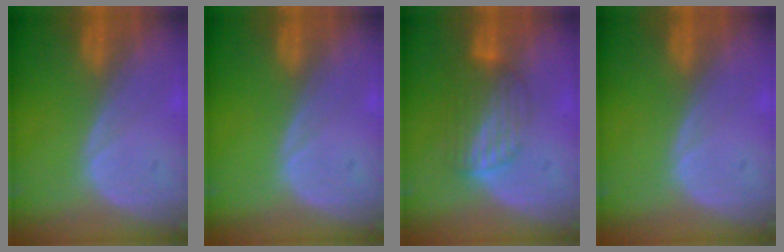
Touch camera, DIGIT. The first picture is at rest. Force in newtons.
{"total": 0.0}
{"total": 6.9, "press": 5.8, "slide": 3.8}
{"total": 0.0}